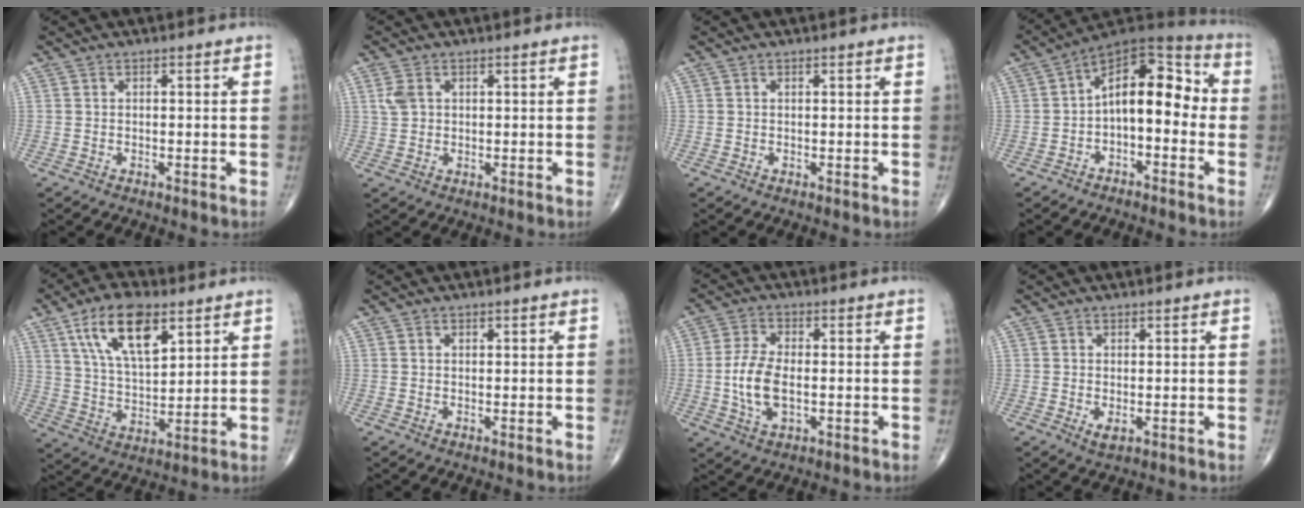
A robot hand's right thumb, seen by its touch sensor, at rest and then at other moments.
{"total": 3.0, "force": [1.1, 2.1, 1.9], "torque": [-0.038, 0.004, 0.027]}
{"total": 0.0}
{"total": 13.8, "force": [-0.9, 7.5, 11.6], "torque": [-0.141, 0.051, -0.030]}
{"total": 14.7, "force": [7.3, 6.8, 10.8], "torque": [-0.174, -0.025, 0.136]}
{"total": 0.0}
{"total": 8.4, "force": [-1.0, 4.3, 7.2], "torque": [-0.148, 0.000, -0.019]}
{"total": 1.7, "force": [-0.3, 0.9, 1.5], "torque": [-0.024, -0.006, -0.001]}